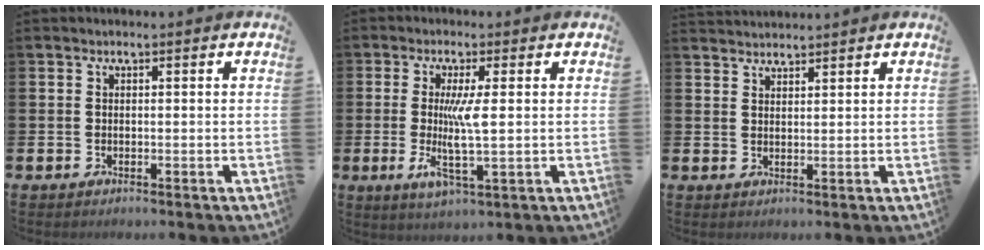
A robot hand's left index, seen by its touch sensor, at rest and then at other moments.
{"total": 5.7, "force": [0.2, 0.6, 5.7], "torque": [-0.115, -0.006, 0.000]}
{"total": 2.4, "force": [2.3, 0.3, -0.1], "torque": [0.005, -0.010, 0.042]}